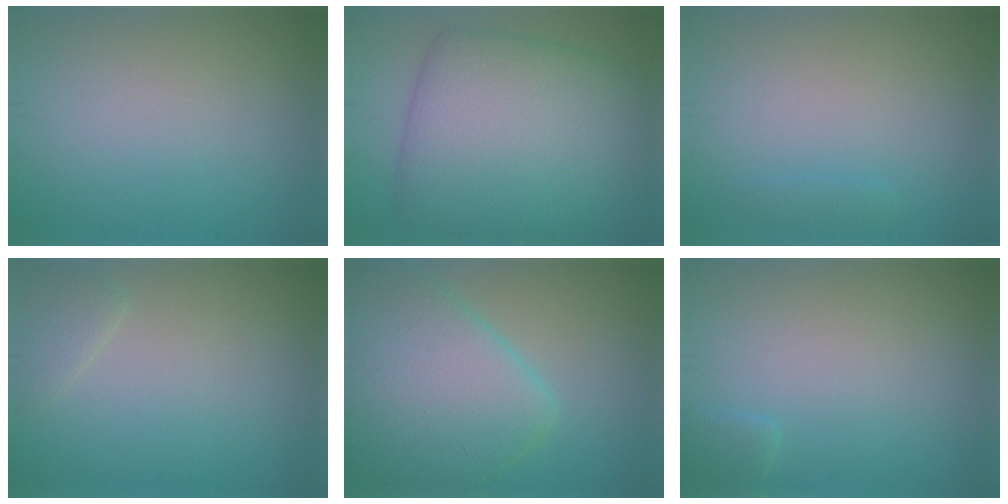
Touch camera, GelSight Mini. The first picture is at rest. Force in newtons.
{"total": 12.5, "press": 12.5, "slide": 0.3}
{"total": 0.7, "press": 0.7, "slide": 0.1}
{"total": 1.3, "press": 1.3, "slide": 0.2}
{"total": 8.9, "press": 8.9, "slide": 0.4}
{"total": 0.9, "press": 0.9, "slide": 0.1}